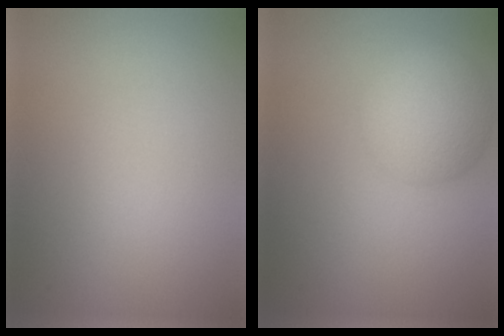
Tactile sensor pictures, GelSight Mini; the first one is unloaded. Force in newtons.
{"total": 4.8, "press": 4.8, "slide": 0.1}